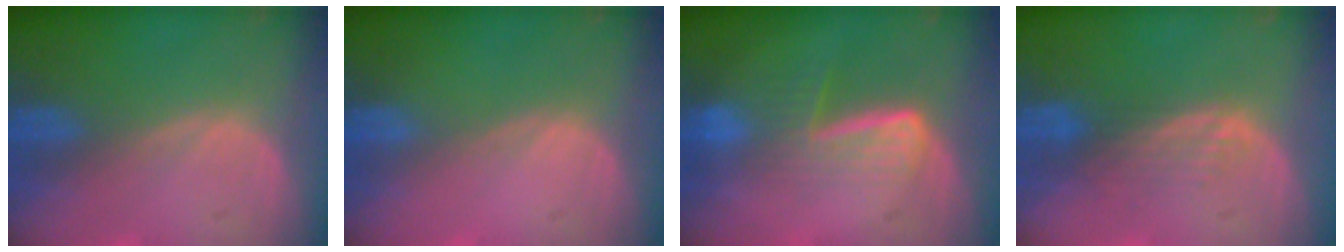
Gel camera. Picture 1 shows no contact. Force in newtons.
{"total": 0.0}
{"total": 6.6, "press": 5.5, "slide": 3.6}
{"total": 3.3, "press": 2.8, "slide": 1.8}